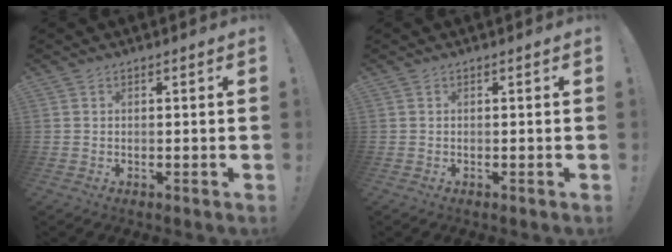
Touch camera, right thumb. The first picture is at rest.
{"total": 0.0}